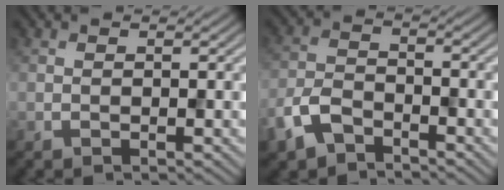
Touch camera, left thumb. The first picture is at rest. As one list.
[{"total": 5.6, "force": [-3.9, 2.7, 2.9], "torque": [-0.064, -0.005, -0.092]}]